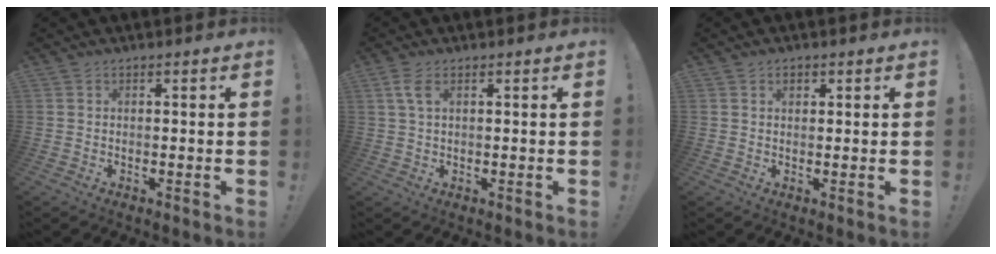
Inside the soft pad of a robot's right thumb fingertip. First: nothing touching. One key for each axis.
{"total": 4.0, "fx": 1.5, "fy": 1.9, "fz": 3.2, "tx": -0.058, "ty": 0.001, "tz": 0.027}
{"total": 1.6, "fx": 0.8, "fy": 1.1, "fz": 0.9, "tx": -0.004, "ty": -0.002, "tz": 0.011}